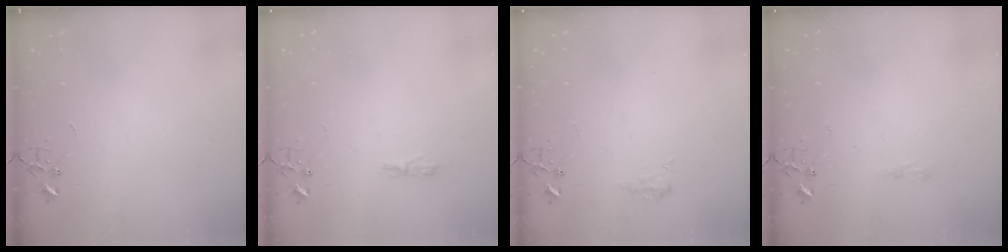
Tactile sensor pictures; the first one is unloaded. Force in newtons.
{"total": 3.4, "press": 3.4, "slide": 0.6}
{"total": 8.2, "press": 8.2, "slide": 0.5}
{"total": 5.0, "press": 5.0, "slide": 0.5}